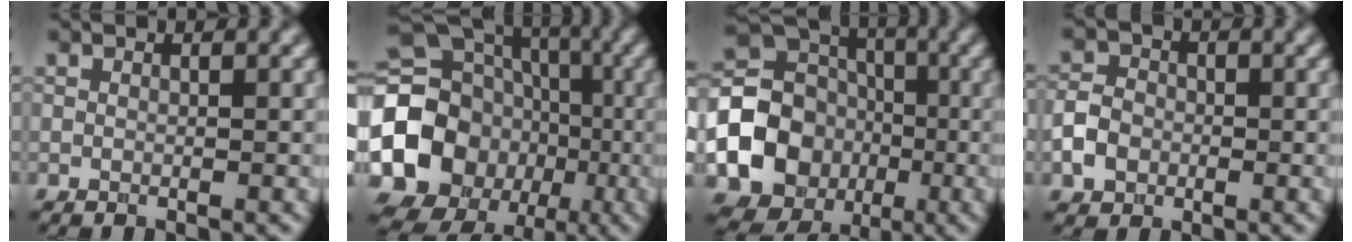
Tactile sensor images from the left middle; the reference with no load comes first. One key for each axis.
{"total": 19.1, "fx": -3.3, "fy": 17.0, "fz": 8.1, "tx": -0.167, "ty": -0.004, "tz": -0.095}
{"total": 18.9, "fx": -4.7, "fy": 17.1, "fz": 6.5, "tx": -0.150, "ty": -0.027, "tz": -0.109}
{"total": 2.9, "fx": -0.9, "fy": 2.4, "fz": 1.3, "tx": -0.026, "ty": 0.003, "tz": -0.022}